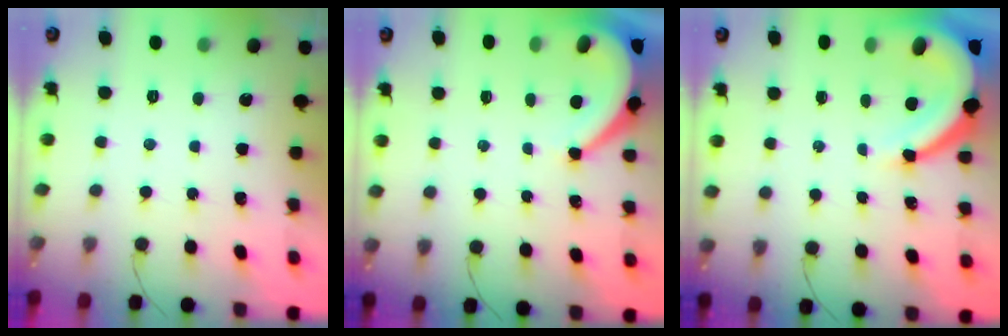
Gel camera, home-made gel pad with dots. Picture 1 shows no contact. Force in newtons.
{"total": 7.0, "press": 7.0, "slide": 0.2}
{"total": 11.0, "press": 10.9, "slide": 1.3}